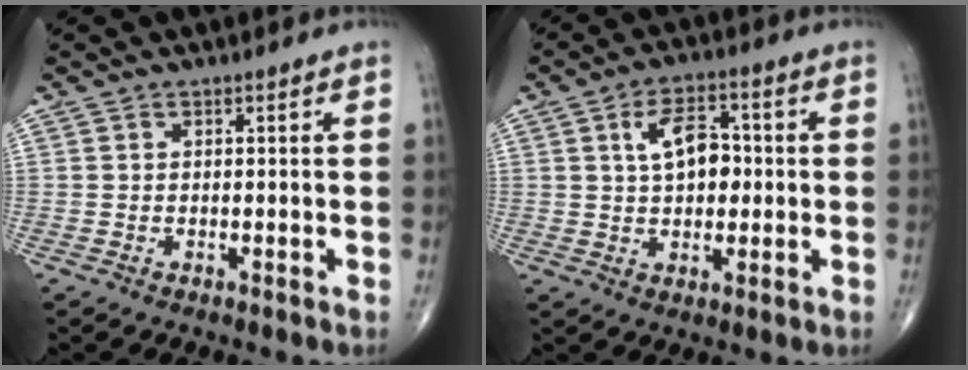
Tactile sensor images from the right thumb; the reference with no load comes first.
{"total": 8.8, "force": [1.2, 5.2, 6.9], "torque": [-0.097, 0.010, 0.017]}